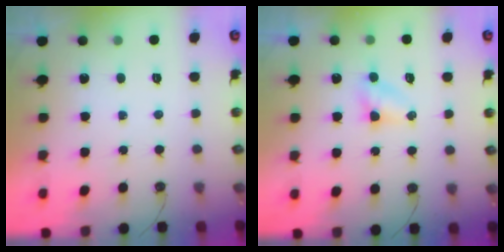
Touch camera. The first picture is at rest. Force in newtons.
{"total": 3.7, "press": 3.7, "slide": 0.5}